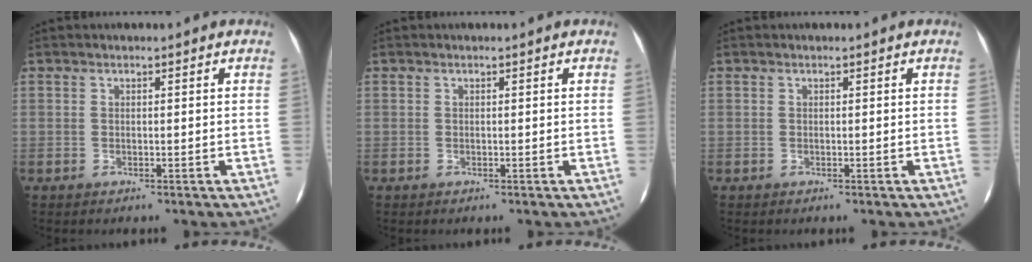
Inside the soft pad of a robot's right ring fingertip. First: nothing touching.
{"total": 0.0}
{"total": 0.0}